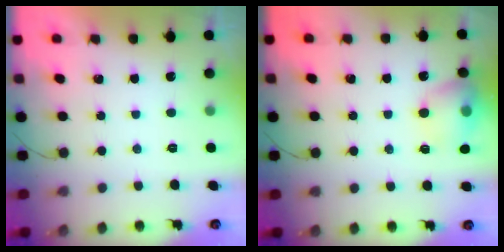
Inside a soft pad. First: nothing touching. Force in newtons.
{"total": 12.8, "press": 12.7, "slide": 1.5}